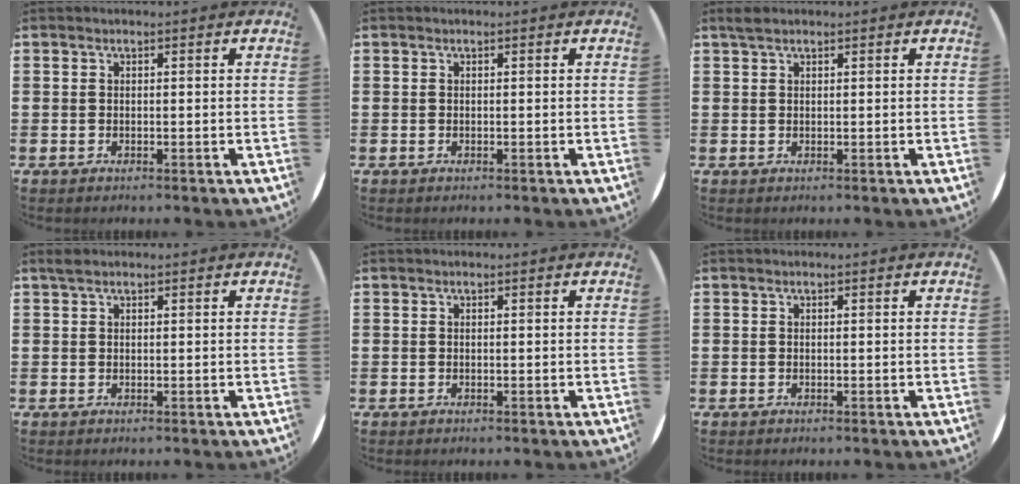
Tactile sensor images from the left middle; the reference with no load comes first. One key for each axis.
{"total": 0.0}
{"total": 1.2, "fx": 1.0, "fy": 0.4, "fz": 0.5, "tx": -0.010, "ty": 0.005, "tz": 0.017}
{"total": 0.9, "fx": 0.7, "fy": 0.3, "fz": 0.3, "tx": -0.007, "ty": 0.005, "tz": 0.012}
{"total": 0.0}
{"total": 0.0}